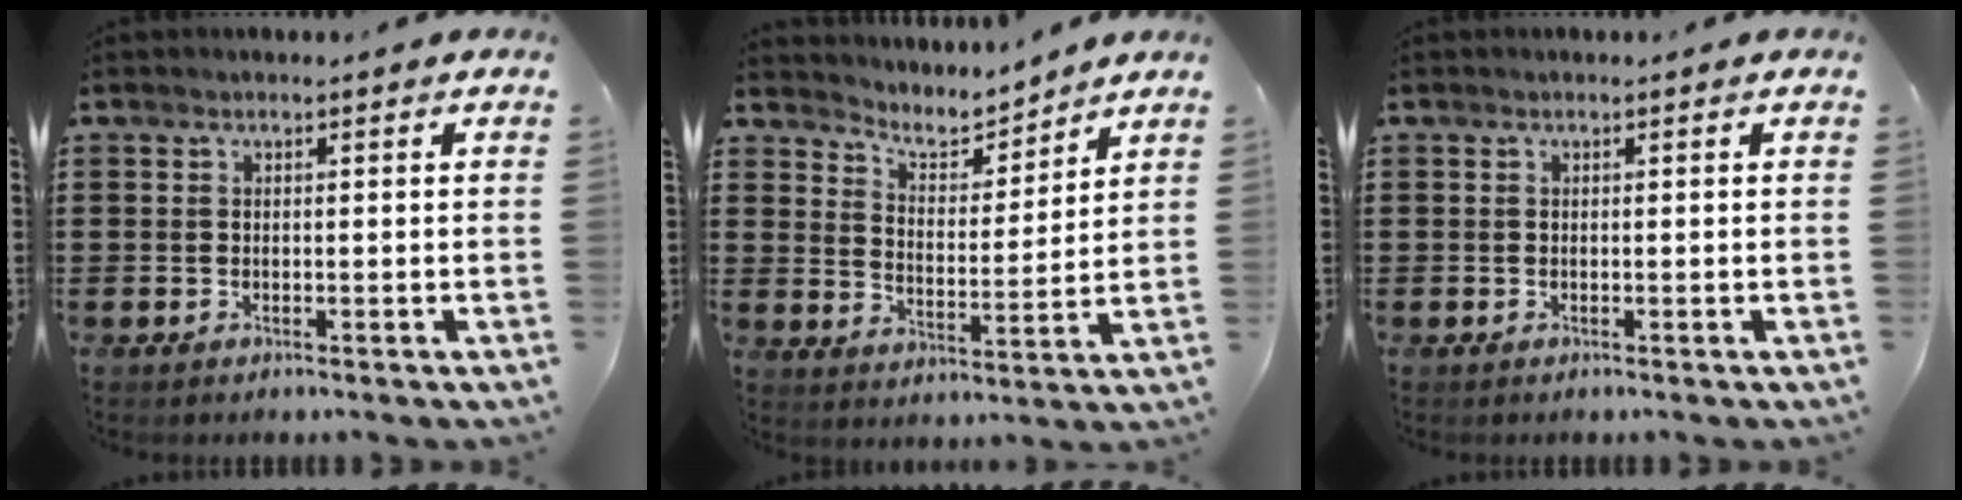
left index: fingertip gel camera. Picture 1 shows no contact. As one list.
[{"total": 5.0, "force": [4.7, 1.3, 1.0], "torque": [-0.047, -0.031, 0.078]}, {"total": 0.0}]